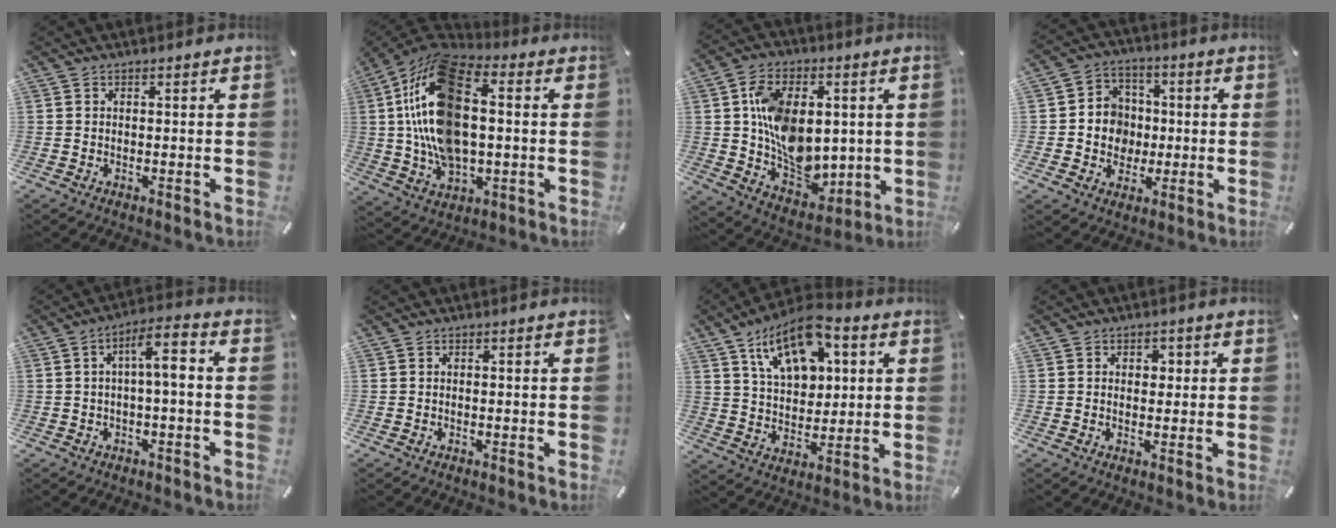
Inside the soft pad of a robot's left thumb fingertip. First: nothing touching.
{"total": 20.5, "force": [2.0, 12.2, 16.4], "torque": [-0.350, 0.001, 0.031]}
{"total": 15.4, "force": [1.8, 11.4, 10.2], "torque": [-0.173, 0.007, 0.046]}
{"total": 7.9, "force": [-1.1, 7.6, 1.5], "torque": [-0.033, 0.008, -0.016]}
{"total": 7.4, "force": [0.2, 2.4, 7.0], "torque": [-0.121, 0.012, 0.000]}
{"total": 0.0}
{"total": 14.5, "force": [8.0, 8.6, 8.5], "torque": [-0.140, -0.026, 0.145]}
{"total": 2.1, "force": [0.4, 1.8, 1.0], "torque": [0.002, -0.002, -0.002]}